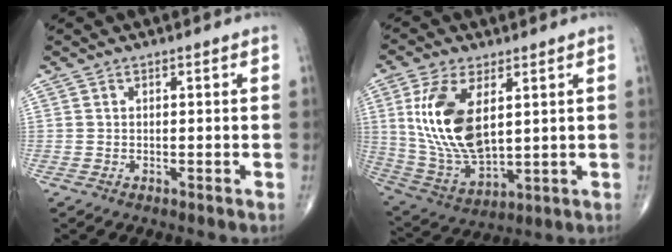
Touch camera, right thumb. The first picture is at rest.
{"total": 16.2, "force": [4.0, 8.0, 13.5], "torque": [-0.266, -0.021, 0.091]}